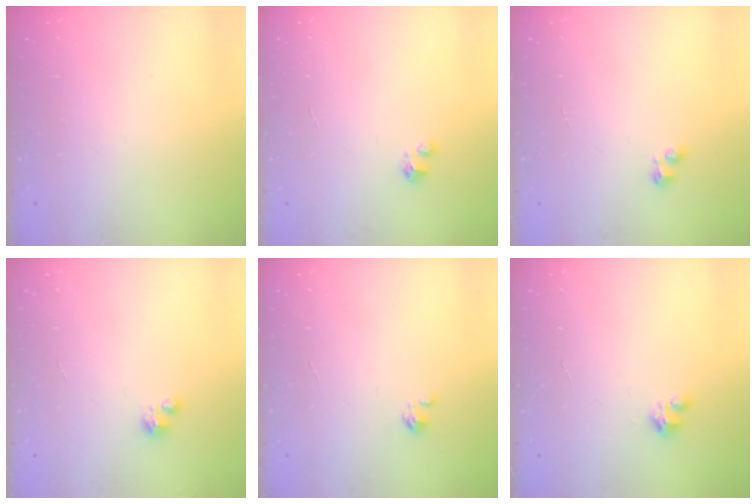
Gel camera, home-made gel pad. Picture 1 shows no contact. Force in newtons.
{"total": 2.1, "press": 2.1, "slide": 0.1}
{"total": 2.9, "press": 2.8, "slide": 0.6}
{"total": 2.6, "press": 2.6, "slide": 0.2}
{"total": 0.0}
{"total": 2.4, "press": 2.3, "slide": 0.2}